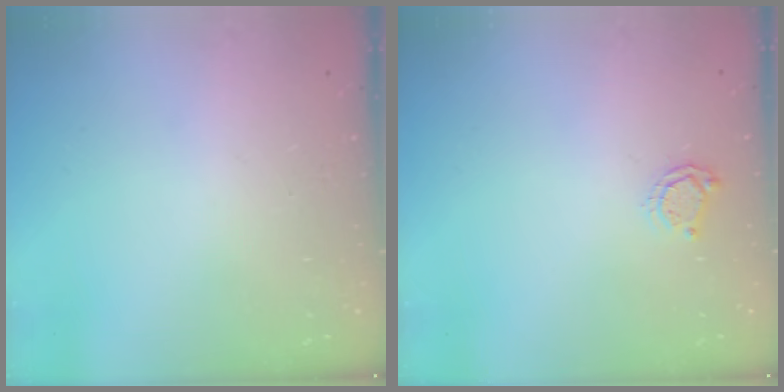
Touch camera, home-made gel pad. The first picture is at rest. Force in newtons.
{"total": 5.3, "press": 5.3, "slide": 0.5}